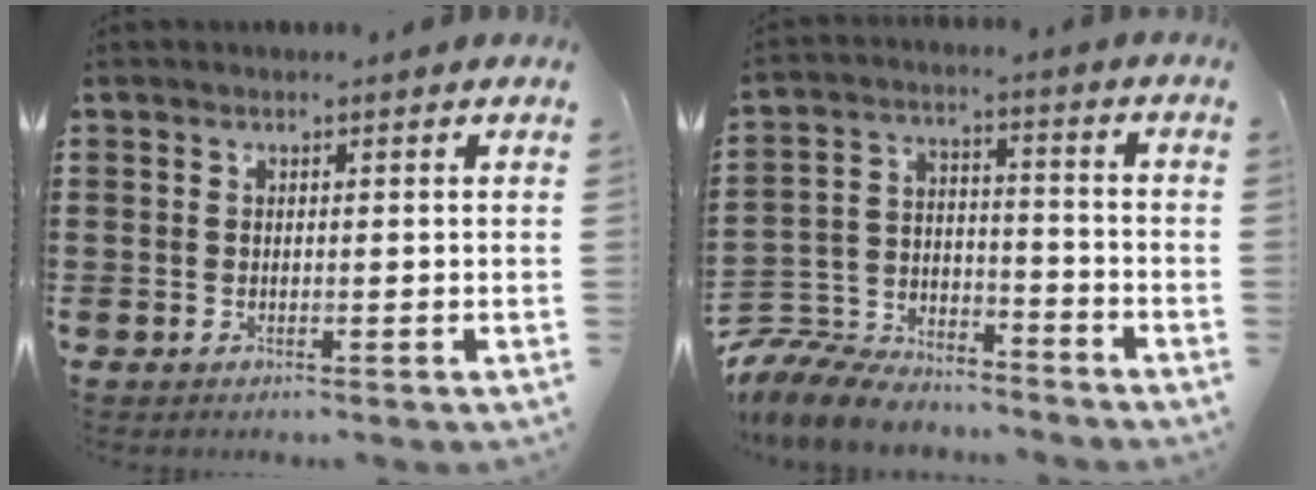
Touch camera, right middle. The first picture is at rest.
{"total": 10.0, "force": [-9.5, 2.3, 1.9], "torque": [-0.060, 0.015, -0.197]}